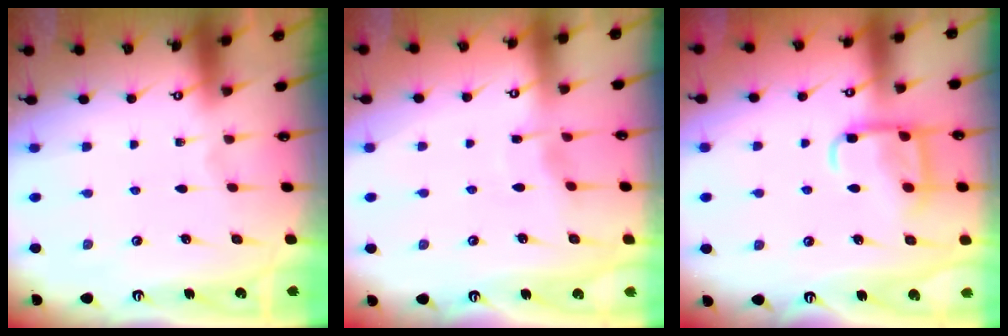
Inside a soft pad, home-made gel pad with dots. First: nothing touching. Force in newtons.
{"total": 2.9, "press": 2.9, "slide": 0.4}
{"total": 11.6, "press": 11.6, "slide": 1.1}